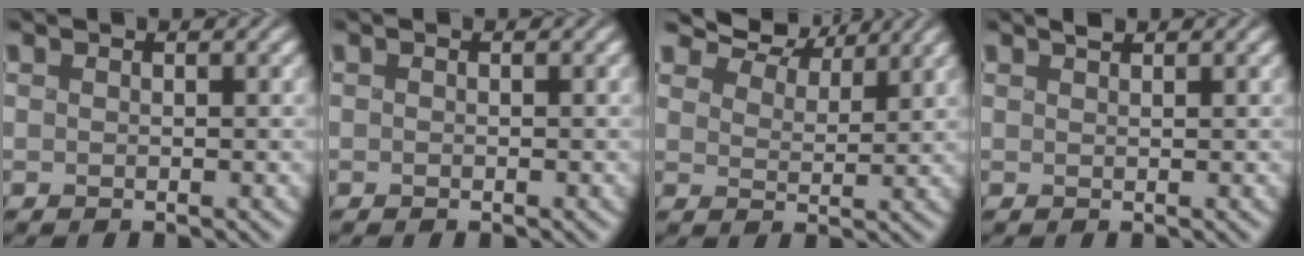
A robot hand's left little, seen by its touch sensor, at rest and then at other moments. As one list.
[{"total": 0.0}, {"total": 6.0, "force": [5.1, 2.3, 2.2], "torque": [-0.055, -0.005, 0.092]}, {"total": 0.7, "force": [0.5, 0.2, 0.4], "torque": [-0.009, 0.002, 0.010]}]